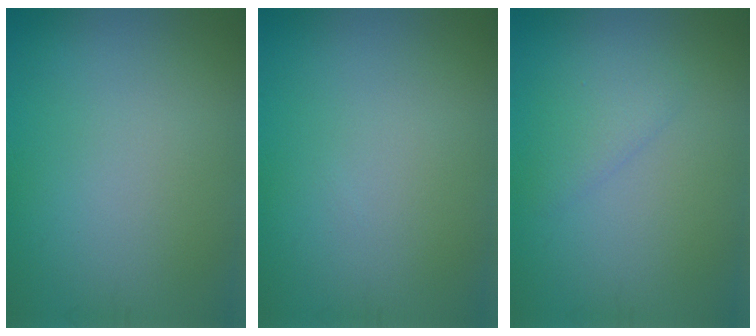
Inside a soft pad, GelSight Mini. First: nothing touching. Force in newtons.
{"total": 0.0}
{"total": 1.9, "press": 1.9, "slide": 0.1}